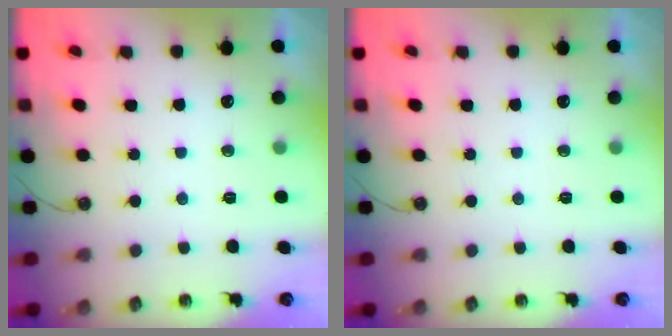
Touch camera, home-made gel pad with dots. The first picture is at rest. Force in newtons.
{"total": 0.0}